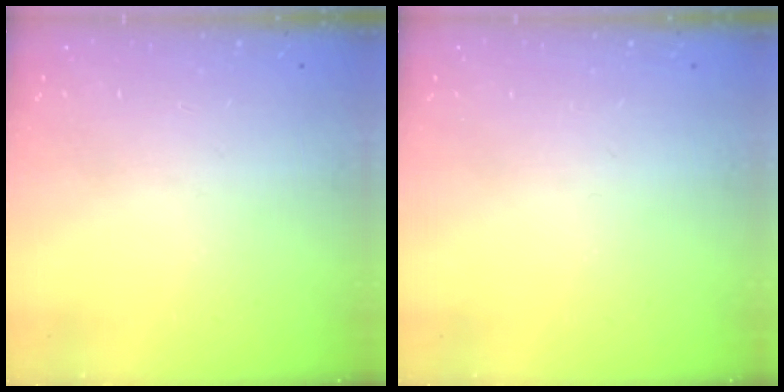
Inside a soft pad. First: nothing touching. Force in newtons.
{"total": 0.0}